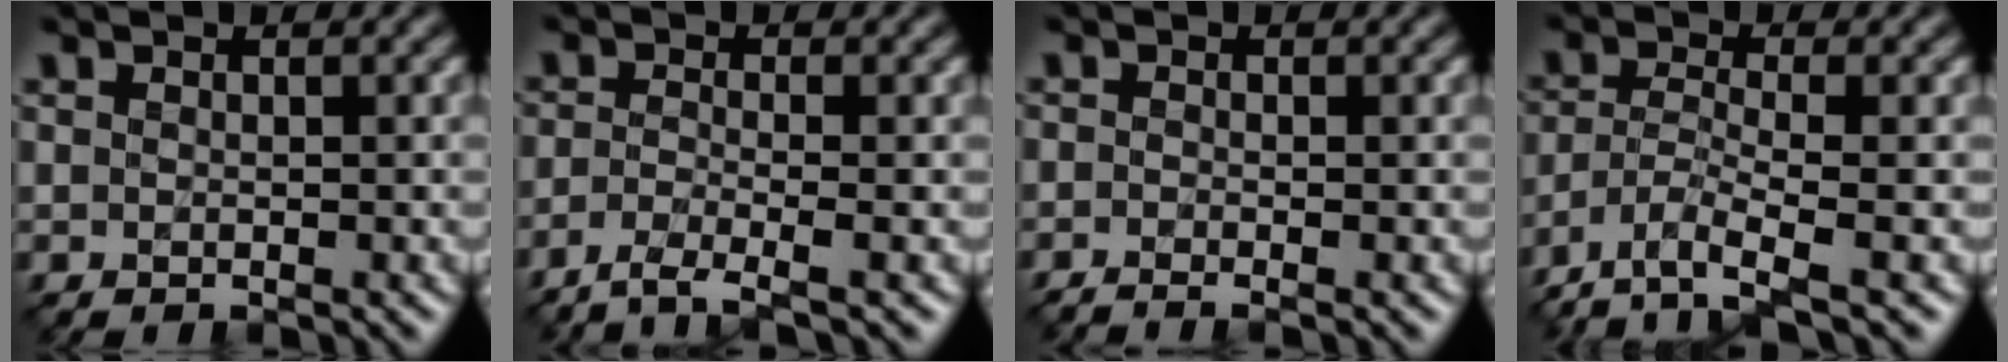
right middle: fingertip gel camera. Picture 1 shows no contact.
{"total": 3.0, "force": [-2.0, 0.5, 2.2], "torque": [-0.042, -0.008, -0.055]}
{"total": 1.5, "force": [-1.1, 0.3, 1.0], "torque": [-0.013, -0.011, -0.028]}
{"total": 5.2, "force": [-3.6, 1.3, 3.5], "torque": [-0.075, -0.012, -0.077]}